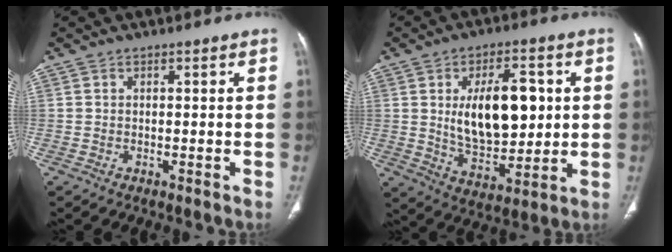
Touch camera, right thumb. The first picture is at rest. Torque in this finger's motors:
{"motor_torque": [0.44, 0.46, 0.61, 0.47, 0.15]}